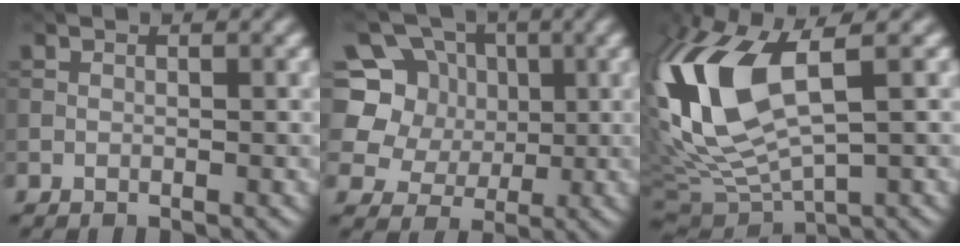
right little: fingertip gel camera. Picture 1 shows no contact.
{"total": 7.3, "force": [1.8, 6.5, 2.9], "torque": [-0.064, 0.018, 0.008]}
{"total": 12.8, "force": [3.2, 5.2, 11.2], "torque": [-0.266, 0.001, 0.066]}